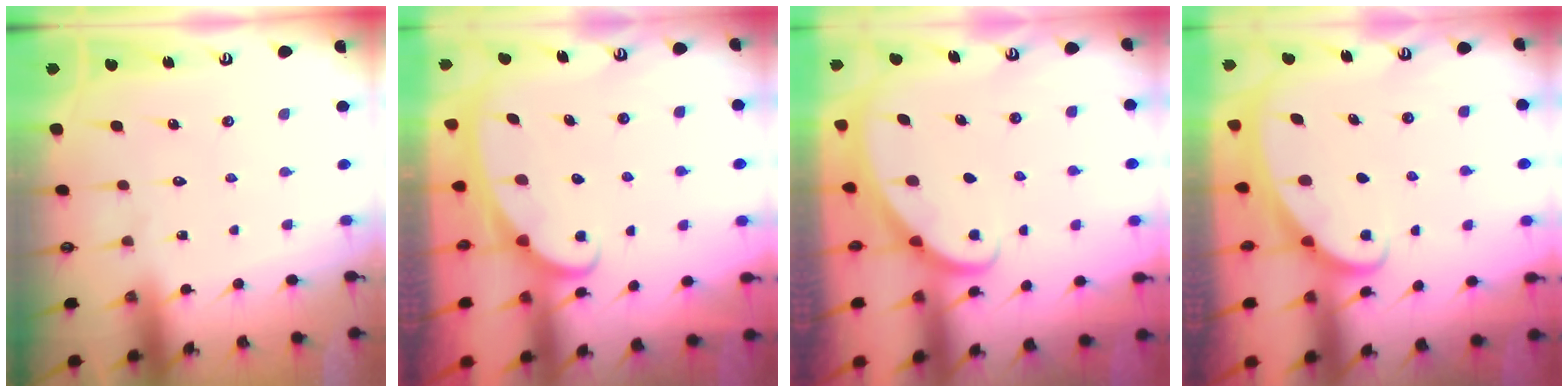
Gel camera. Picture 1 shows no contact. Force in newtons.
{"total": 2.5, "press": 2.5, "slide": 0.3}
{"total": 2.3, "press": 2.3, "slide": 0.1}
{"total": 1.7, "press": 1.7, "slide": 0.2}